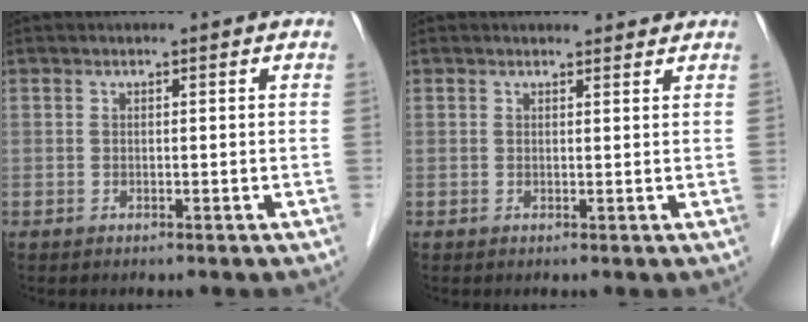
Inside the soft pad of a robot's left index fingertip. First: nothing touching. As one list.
[{"total": 2.6, "force": [2.5, 0.5, 0.4], "torque": [-0.009, 0.003, 0.028]}]